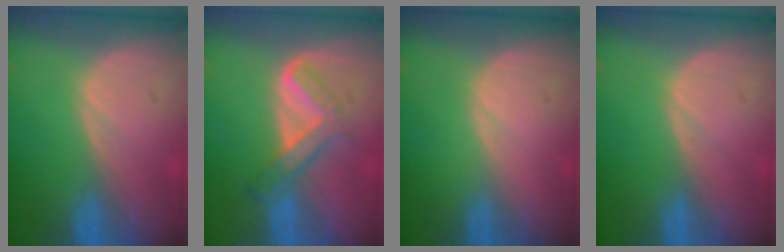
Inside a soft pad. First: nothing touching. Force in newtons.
{"total": 5.4, "press": 5.0, "slide": 2.0}
{"total": 0.0}
{"total": 0.0}